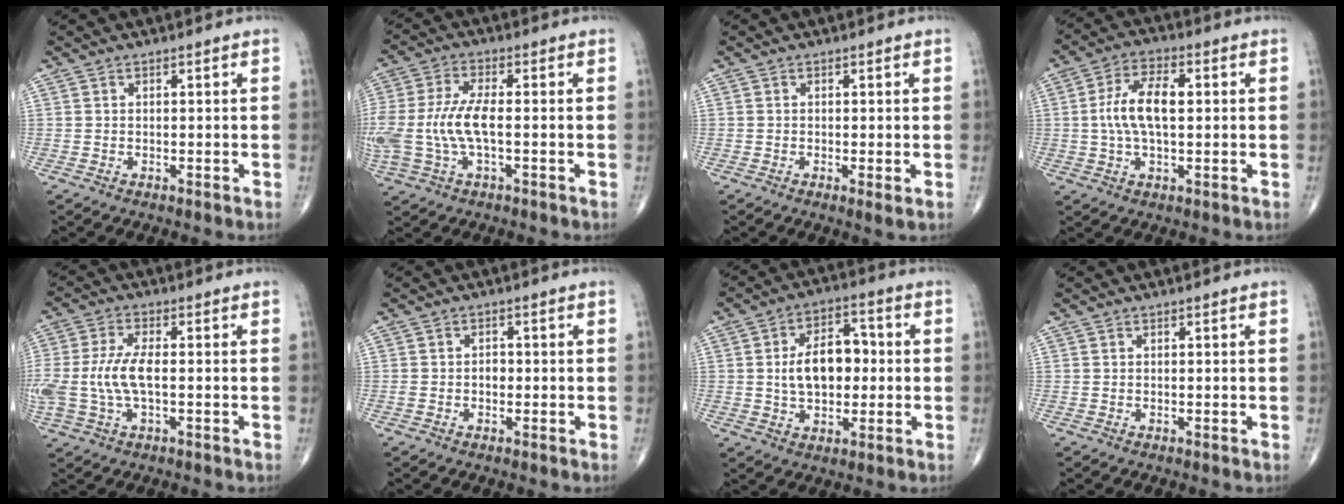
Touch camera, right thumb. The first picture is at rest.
{"total": 11.4, "force": [-1.2, 4.6, 10.4], "torque": [-0.259, 0.012, -0.022]}
{"total": 1.3, "force": [-0.2, 0.1, 1.3], "torque": [-0.028, -0.007, -0.006]}
{"total": 9.6, "force": [0.7, 4.5, 8.5], "torque": [-0.170, 0.016, 0.010]}
{"total": 9.5, "force": [-0.7, 4.1, 8.5], "torque": [-0.214, 0.011, -0.011]}
{"total": 1.9, "force": [-0.4, 1.3, 1.2], "torque": [-0.017, 0.006, -0.007]}
{"total": 11.7, "force": [0.3, 7.2, 9.1], "torque": [-0.129, 0.019, 0.004]}
{"total": 0.0}